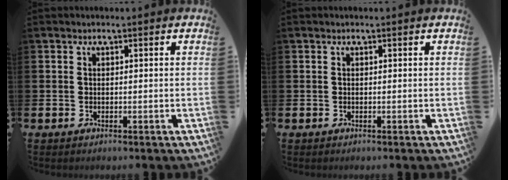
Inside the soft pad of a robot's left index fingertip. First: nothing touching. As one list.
[{"total": 0.0}]